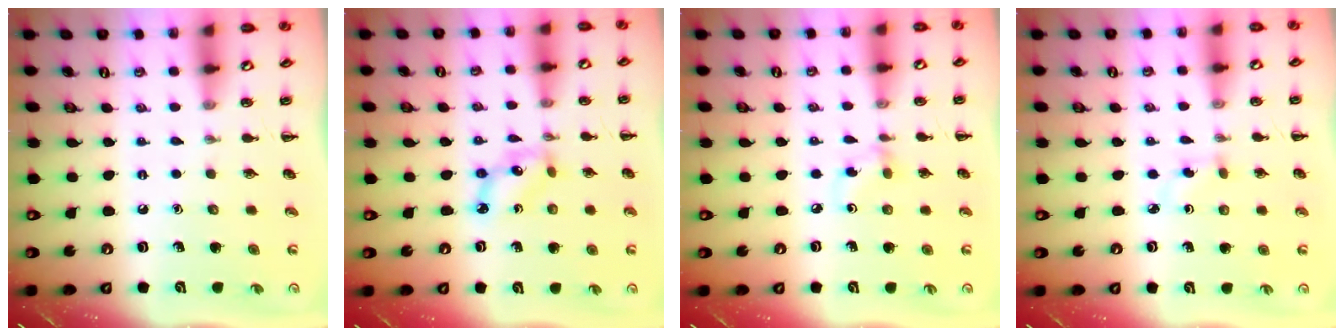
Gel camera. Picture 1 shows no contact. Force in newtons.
{"total": 5.2, "press": 5.0, "slide": 1.3}
{"total": 3.6, "press": 3.4, "slide": 1.4}
{"total": 2.8, "press": 2.5, "slide": 1.2}